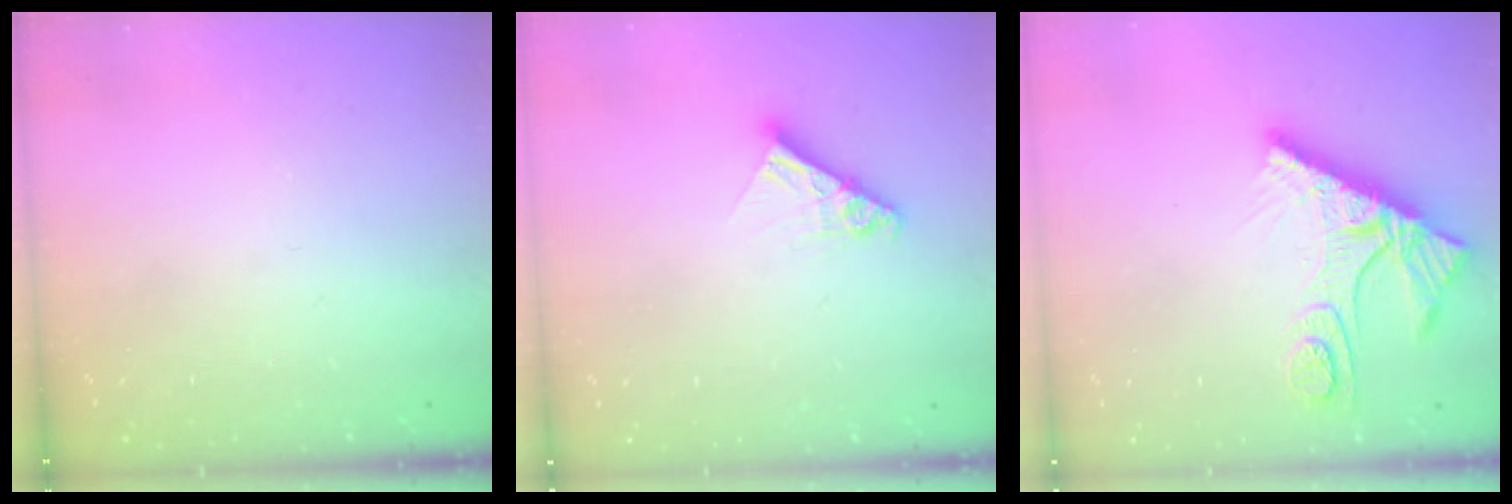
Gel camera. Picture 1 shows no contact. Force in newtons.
{"total": 8.1, "press": 8.1, "slide": 0.7}
{"total": 11.8, "press": 11.7, "slide": 1.3}